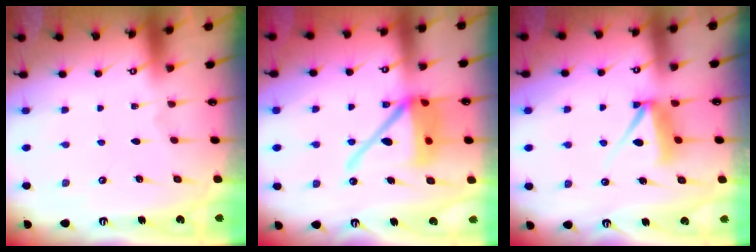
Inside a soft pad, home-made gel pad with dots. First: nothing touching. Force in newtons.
{"total": 15.6, "press": 15.3, "slide": 2.5}
{"total": 7.0, "press": 7.0, "slide": 0.7}